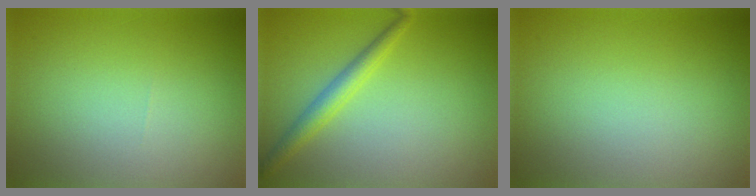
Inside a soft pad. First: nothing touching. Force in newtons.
{"total": 2.3, "press": 2.3, "slide": 0.2}
{"total": 0.0}